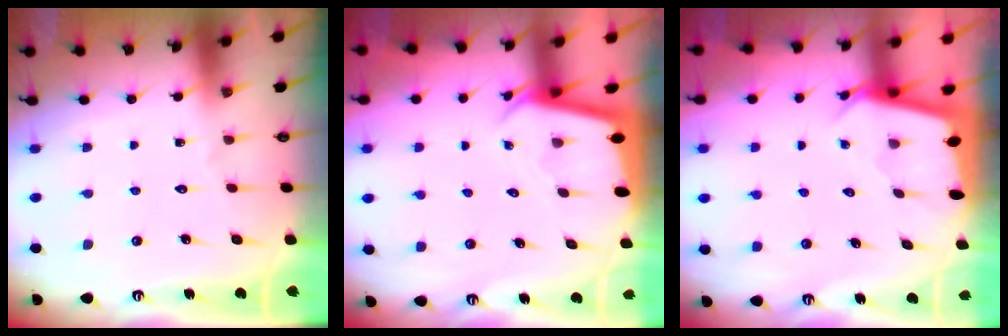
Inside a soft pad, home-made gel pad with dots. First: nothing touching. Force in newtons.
{"total": 2.2, "press": 2.2, "slide": 0.1}
{"total": 2.4, "press": 2.4, "slide": 0.2}